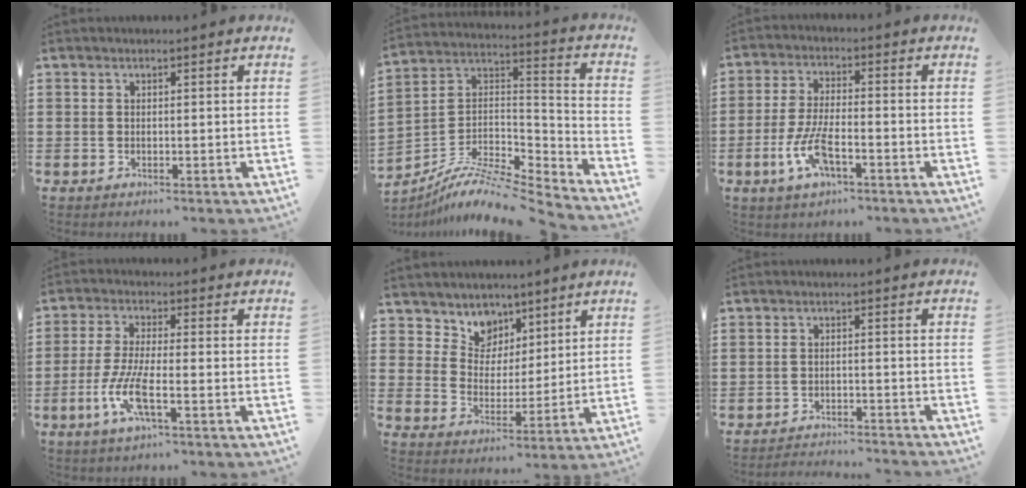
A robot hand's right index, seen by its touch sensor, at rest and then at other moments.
{"total": 7.8, "force": [-6.5, 1.9, 3.8], "torque": [-0.082, -0.002, -0.136]}
{"total": 7.4, "force": [-3.0, 2.4, 6.2], "torque": [-0.141, -0.010, -0.060]}
{"total": 7.1, "force": [-2.8, 1.6, 6.4], "torque": [-0.148, -0.015, -0.058]}
{"total": 6.1, "force": [4.2, 4.3, -0.5], "torque": [-0.033, -0.023, 0.078]}
{"total": 2.5, "force": [-2.5, -0.1, 0.2], "torque": [-0.009, 0.000, -0.054]}